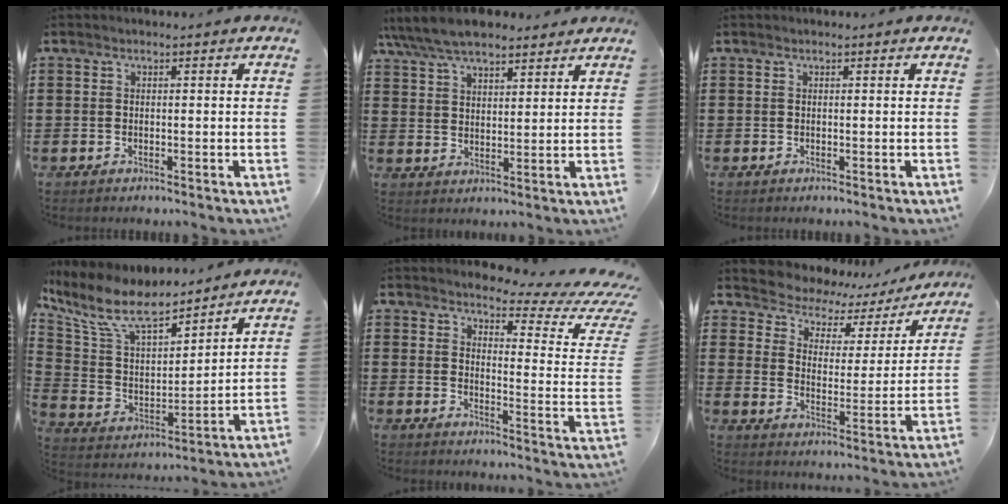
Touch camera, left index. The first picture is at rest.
{"total": 7.5, "force": [6.6, 2.2, 2.7], "torque": [-0.075, -0.011, 0.124]}
{"total": 0.0}
{"total": 10.9, "force": [8.8, 3.2, 5.5], "torque": [-0.144, -0.042, 0.155]}
{"total": 4.6, "force": [3.8, 1.0, 2.3], "torque": [-0.042, -0.031, 0.058]}
{"total": 3.8, "force": [3.3, 1.9, 0.5], "torque": [-0.037, -0.027, 0.047]}